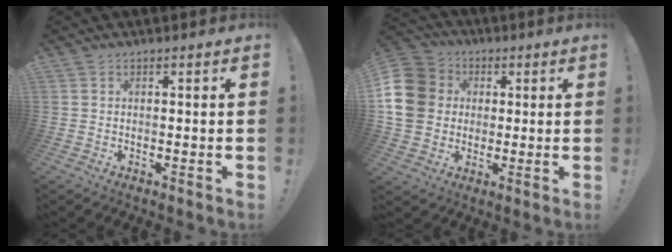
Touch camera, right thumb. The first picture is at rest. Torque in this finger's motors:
{"motor_torque": [0.00, 0.76, 0.16, 0.10, 0.35]}